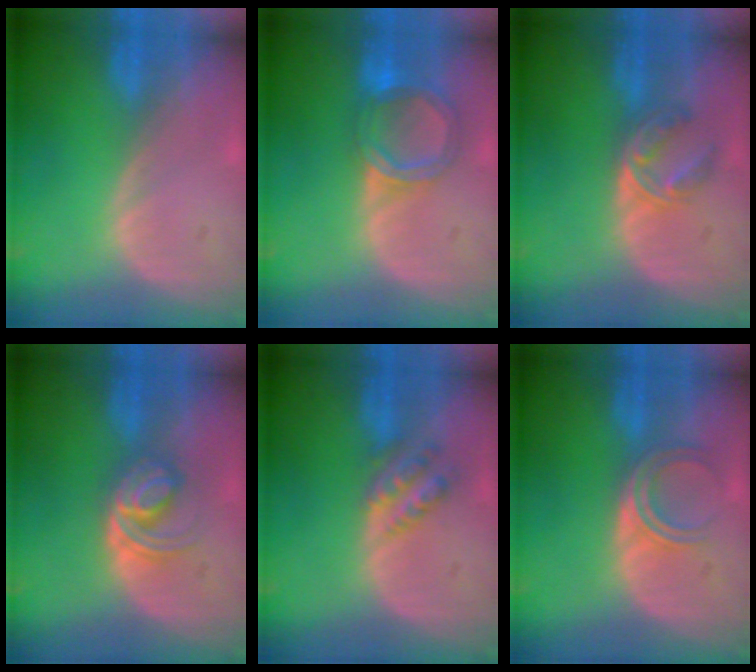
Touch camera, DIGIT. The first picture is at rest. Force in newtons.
{"total": 6.4, "press": 5.7, "slide": 2.9}
{"total": 5.8, "press": 4.7, "slide": 3.5}
{"total": 6.0, "press": 5.2, "slide": 2.8}
{"total": 4.5, "press": 4.0, "slide": 2.0}
{"total": 4.9, "press": 4.0, "slide": 2.9}